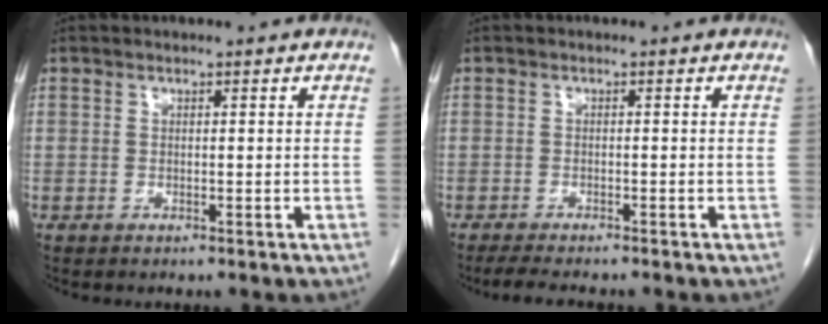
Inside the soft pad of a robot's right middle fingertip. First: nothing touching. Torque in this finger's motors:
{"motor_torque": [0.05, -0.04, 0.00, 0.00]}